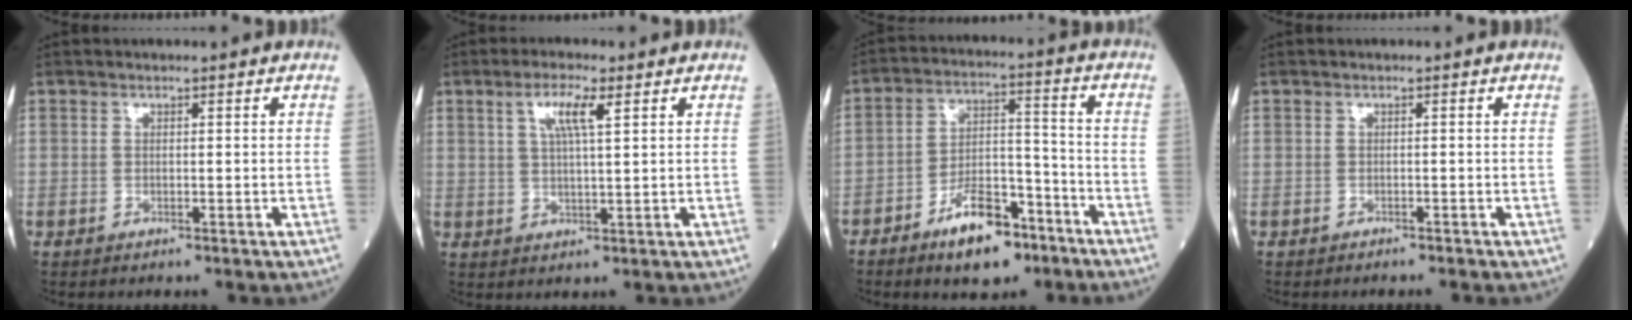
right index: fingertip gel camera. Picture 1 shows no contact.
{"total": 5.0, "force": [2.3, 0.5, 4.4], "torque": [-0.088, 0.005, 0.044]}
{"total": 10.7, "force": [-7.0, 4.1, 7.0], "torque": [-0.123, 0.012, -0.117]}
{"total": 1.5, "force": [-1.4, 0.4, 0.6], "torque": [-0.015, -0.003, -0.012]}